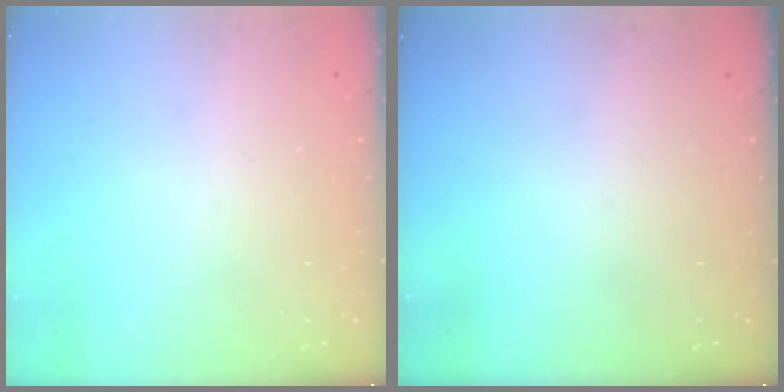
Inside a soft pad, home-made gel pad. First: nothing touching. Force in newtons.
{"total": 0.0}